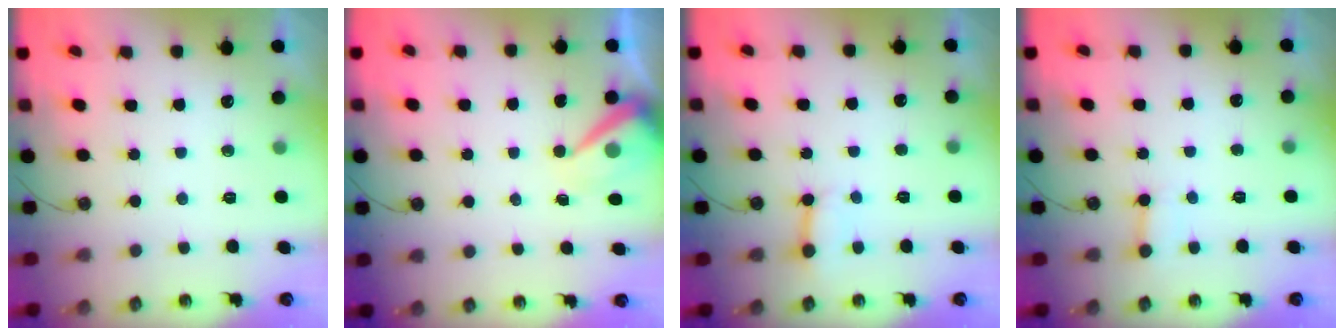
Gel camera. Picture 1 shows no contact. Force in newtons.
{"total": 7.8, "press": 7.7, "slide": 0.6}
{"total": 4.1, "press": 4.1, "slide": 0.3}
{"total": 3.0, "press": 3.0, "slide": 0.5}